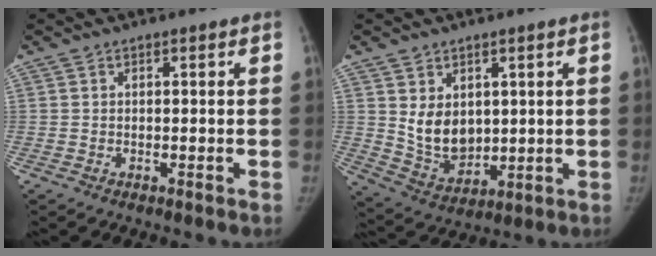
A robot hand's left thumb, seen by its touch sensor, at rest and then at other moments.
{"total": 8.7, "force": [1.9, 6.4, 5.6], "torque": [-0.064, -0.027, 0.058]}